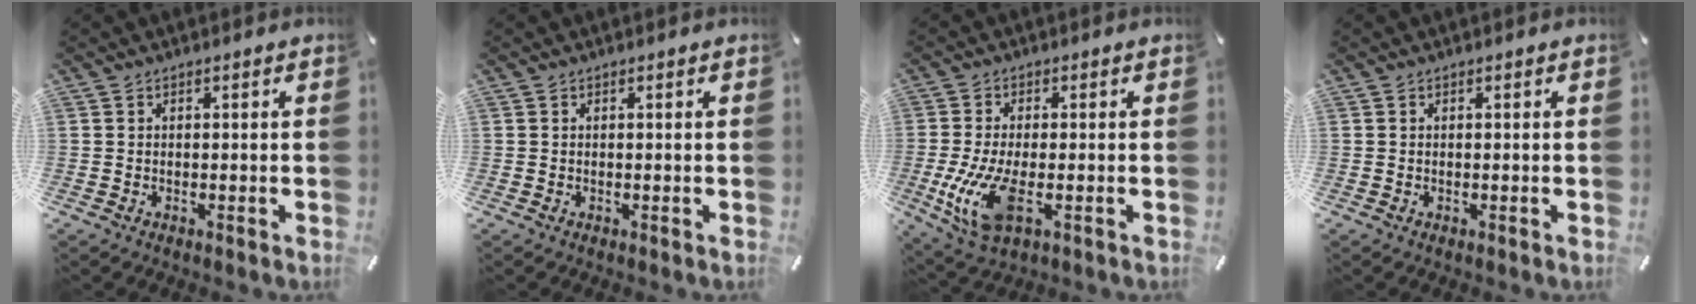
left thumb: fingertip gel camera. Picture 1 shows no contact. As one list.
[{"total": 0.0}, {"total": 11.3, "force": [-2.0, 4.8, 10.0], "torque": [-0.224, -0.021, -0.033]}, {"total": 0.0}]